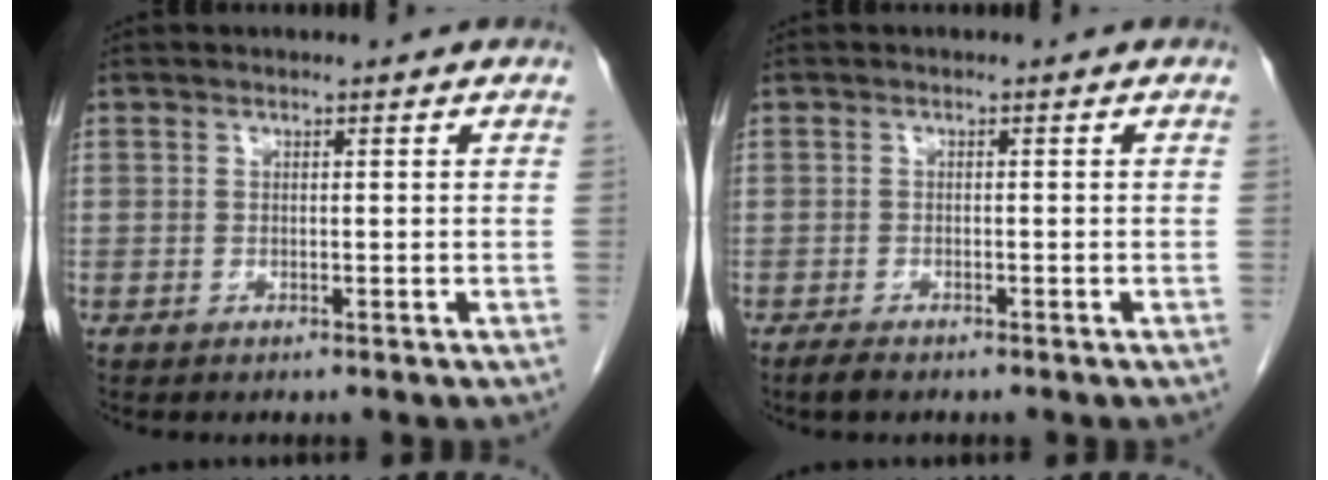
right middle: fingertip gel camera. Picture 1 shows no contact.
{"total": 1.6, "force": [-1.3, 0.5, 0.8], "torque": [-0.023, -0.003, -0.020]}